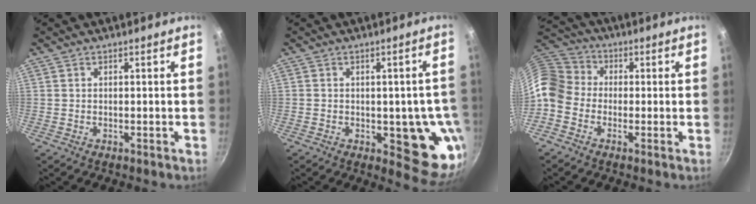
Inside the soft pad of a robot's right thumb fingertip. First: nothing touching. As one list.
[{"total": 12.3, "force": [-2.5, 6.2, 10.3], "torque": [-0.065, -0.007, -0.028]}, {"total": 9.8, "force": [-1.8, 8.1, 5.1], "torque": [-0.082, 0.037, -0.057]}]